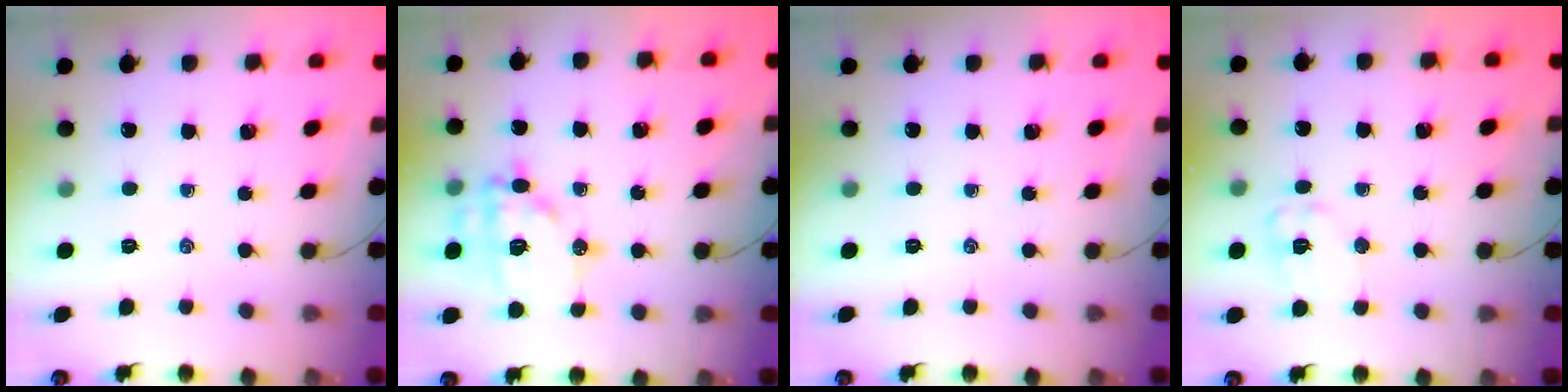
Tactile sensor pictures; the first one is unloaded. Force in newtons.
{"total": 15.0, "press": 14.8, "slide": 2.4}
{"total": 0.0}
{"total": 9.0, "press": 8.9, "slide": 1.0}